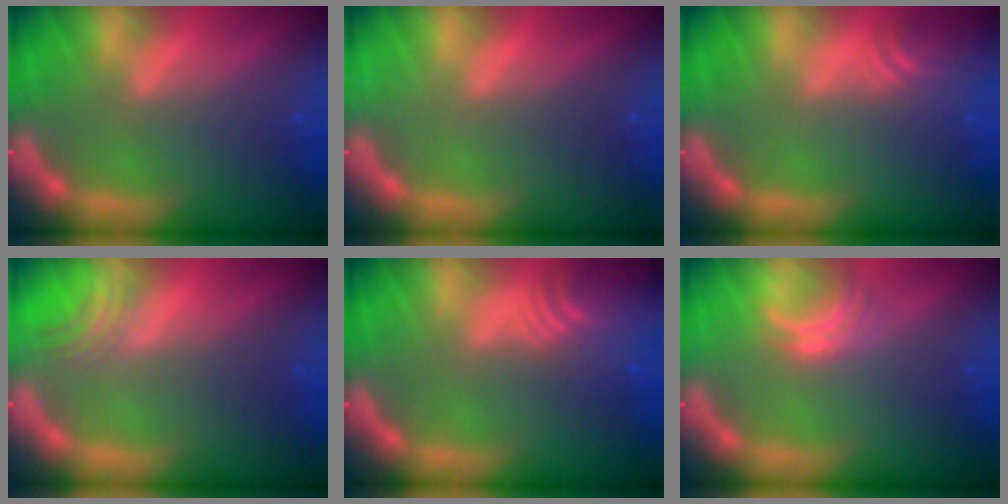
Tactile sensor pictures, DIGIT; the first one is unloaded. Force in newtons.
{"total": 0.0}
{"total": 3.5}
{"total": 2.5}
{"total": 6.5}
{"total": 2.5}